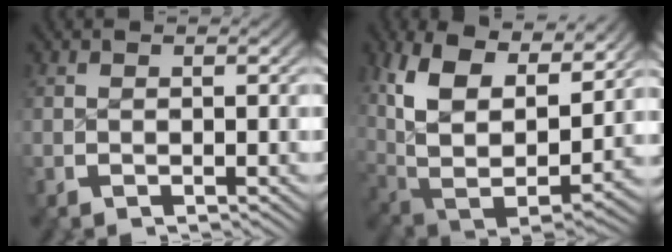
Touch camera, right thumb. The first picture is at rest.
{"total": 14.9, "force": [0.8, 10.4, 10.6], "torque": [-0.274, -0.069, 0.043]}